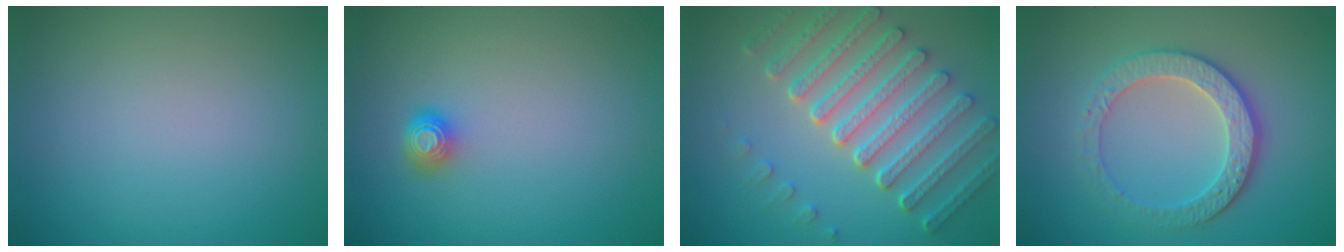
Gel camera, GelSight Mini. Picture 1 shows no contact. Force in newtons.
{"total": 1.6, "press": 1.3, "slide": 0.9}
{"total": 7.5, "press": 5.6, "slide": 4.9}
{"total": 4.2, "press": 3.5, "slide": 2.3}